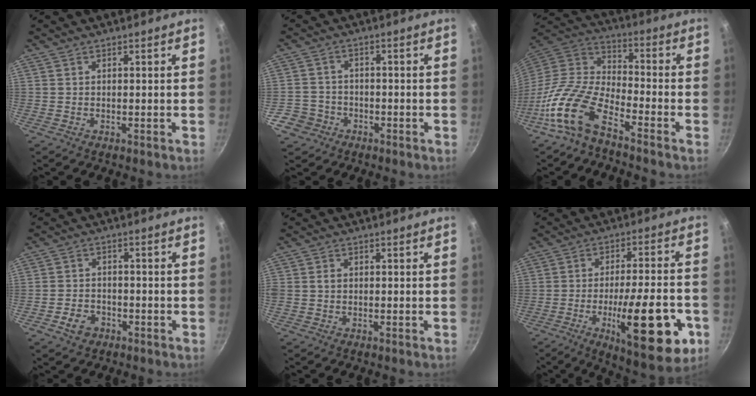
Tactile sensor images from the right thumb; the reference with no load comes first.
{"total": 4.6, "force": [-2.6, 3.6, 0.9], "torque": [-0.007, 0.034, -0.047]}
{"total": 14.0, "force": [-8.9, 5.8, 9.1], "torque": [-0.174, 0.078, -0.198]}
{"total": 4.4, "force": [-2.4, 3.2, 1.9], "torque": [-0.027, 0.024, -0.042]}
{"total": 1.6, "force": [0.0, 1.3, 0.9], "torque": [-0.015, 0.007, -0.002]}
{"total": 21.3, "force": [-7.4, 6.2, 19.0], "torque": [-0.254, 0.020, -0.101]}